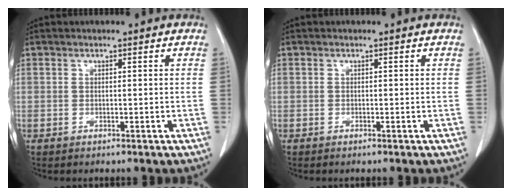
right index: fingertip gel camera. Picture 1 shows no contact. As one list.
[{"total": 0.0}]